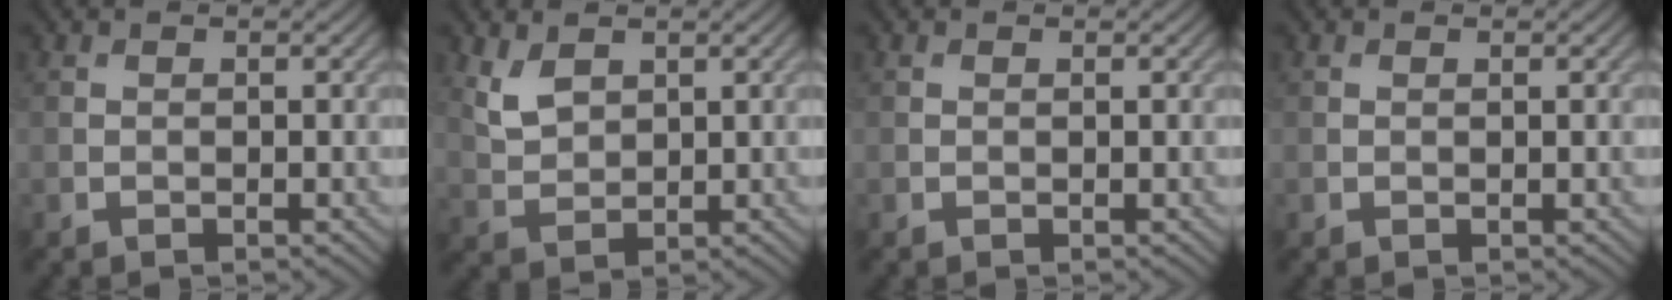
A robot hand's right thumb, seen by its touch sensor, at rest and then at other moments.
{"total": 3.7, "force": [2.1, 2.1, 2.2], "torque": [-0.058, -0.004, 0.048]}
{"total": 0.0}
{"total": 0.0}